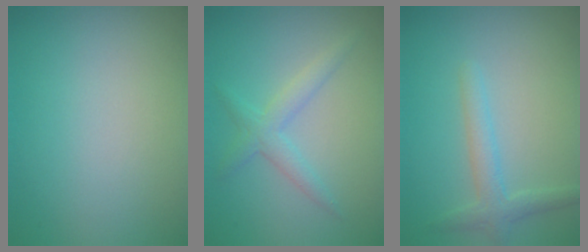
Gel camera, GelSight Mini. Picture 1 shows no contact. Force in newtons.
{"total": 2.2, "press": 2.2, "slide": 0.1}
{"total": 2.3, "press": 2.3, "slide": 0.2}